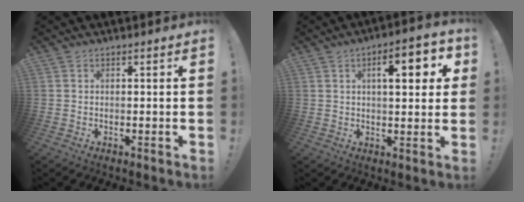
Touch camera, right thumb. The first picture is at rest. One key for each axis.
{"total": 9.4, "fx": 2.9, "fy": 3.1, "fz": 8.4, "tx": -0.106, "ty": -0.007, "tz": 0.037}